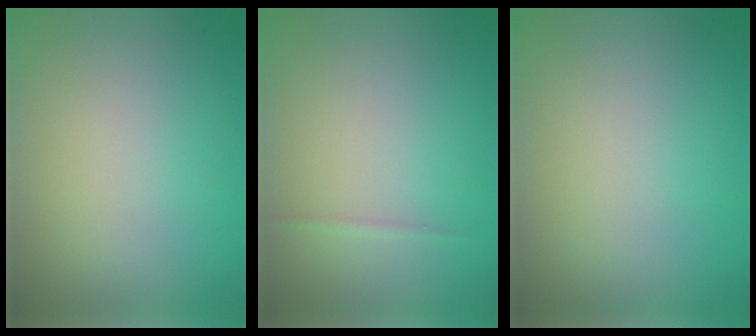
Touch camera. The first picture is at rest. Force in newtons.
{"total": 0.5, "press": 0.5, "slide": 0.0}
{"total": 0.0}